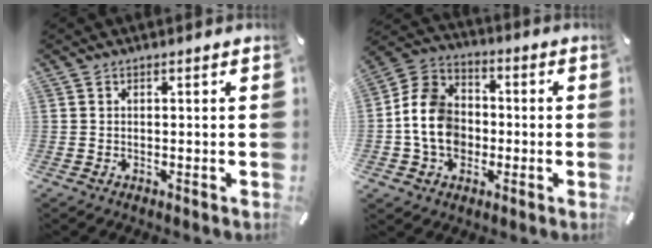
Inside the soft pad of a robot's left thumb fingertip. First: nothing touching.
{"total": 11.8, "force": [-2.1, 10.0, 5.9], "torque": [-0.144, 0.026, -0.039]}